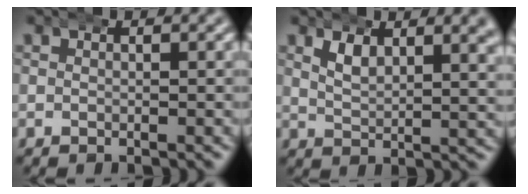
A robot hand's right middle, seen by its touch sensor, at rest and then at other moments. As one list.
[{"total": 2.7, "force": [2.0, 0.4, 1.7], "torque": [-0.032, -0.010, 0.042]}]